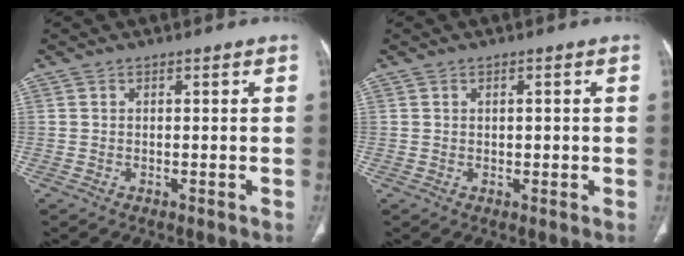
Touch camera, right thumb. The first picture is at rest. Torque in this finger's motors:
{"motor_torque": [-0.61, 0.01, 0.17, 0.19, 0.04]}